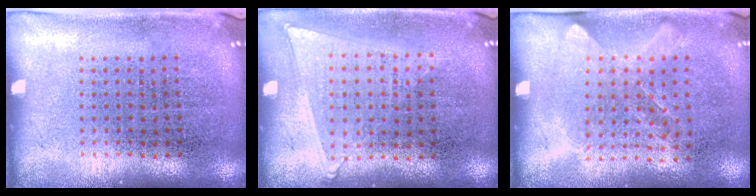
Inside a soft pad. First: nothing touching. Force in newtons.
{"total": 1.0, "press": 0.9, "slide": 0.5}
{"total": 1.2, "press": 1.0, "slide": 0.7}